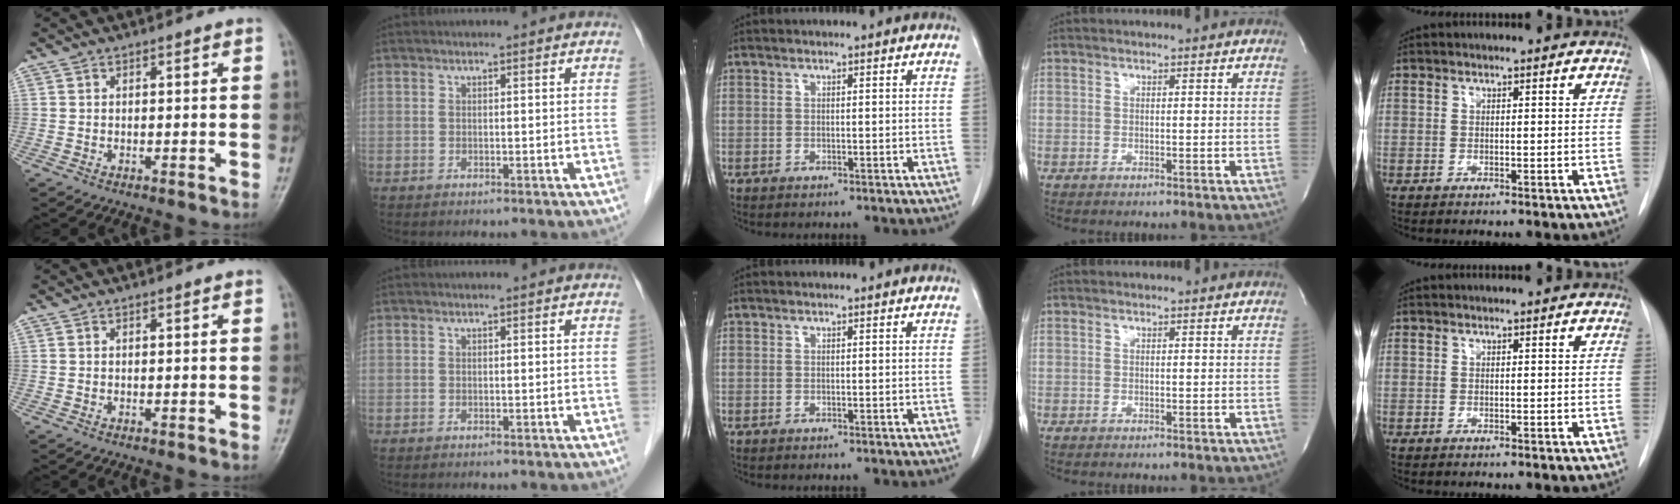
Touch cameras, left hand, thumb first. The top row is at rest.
{}